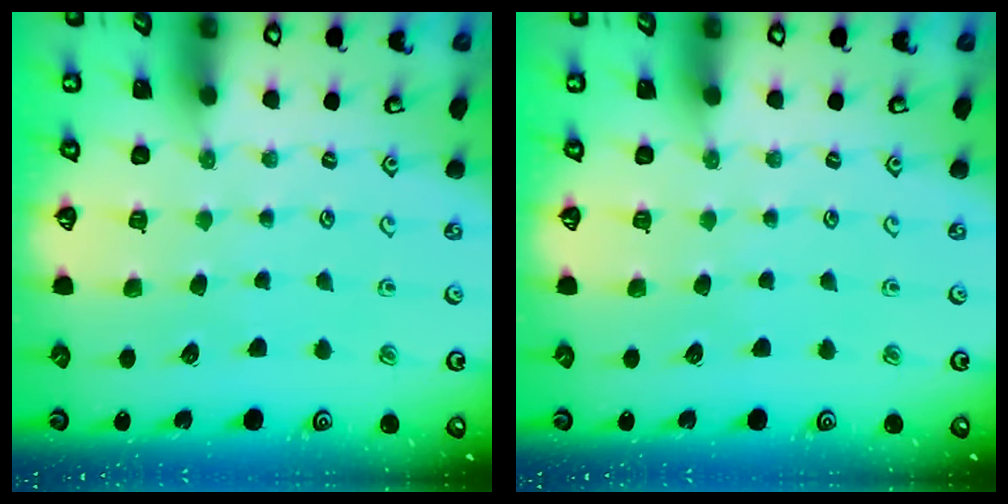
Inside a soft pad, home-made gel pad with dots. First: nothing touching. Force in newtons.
{"total": 0.0}